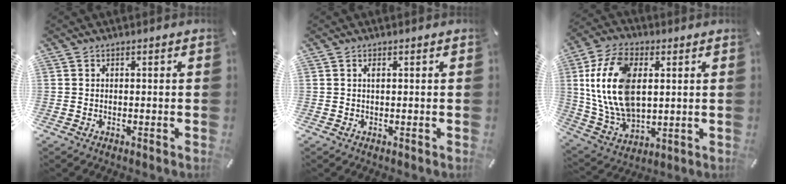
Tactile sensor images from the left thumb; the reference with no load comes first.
{"total": 1.0, "force": [0.3, 0.3, 0.9], "torque": [-0.019, 0.002, 0.004]}
{"total": 17.8, "force": [3.2, 11.3, 13.3], "torque": [-0.319, -0.002, 0.056]}